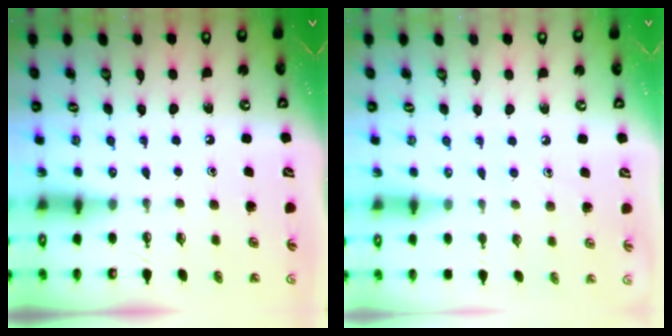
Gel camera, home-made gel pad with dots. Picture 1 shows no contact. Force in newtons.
{"total": 3.8, "press": 3.8, "slide": 0.4}